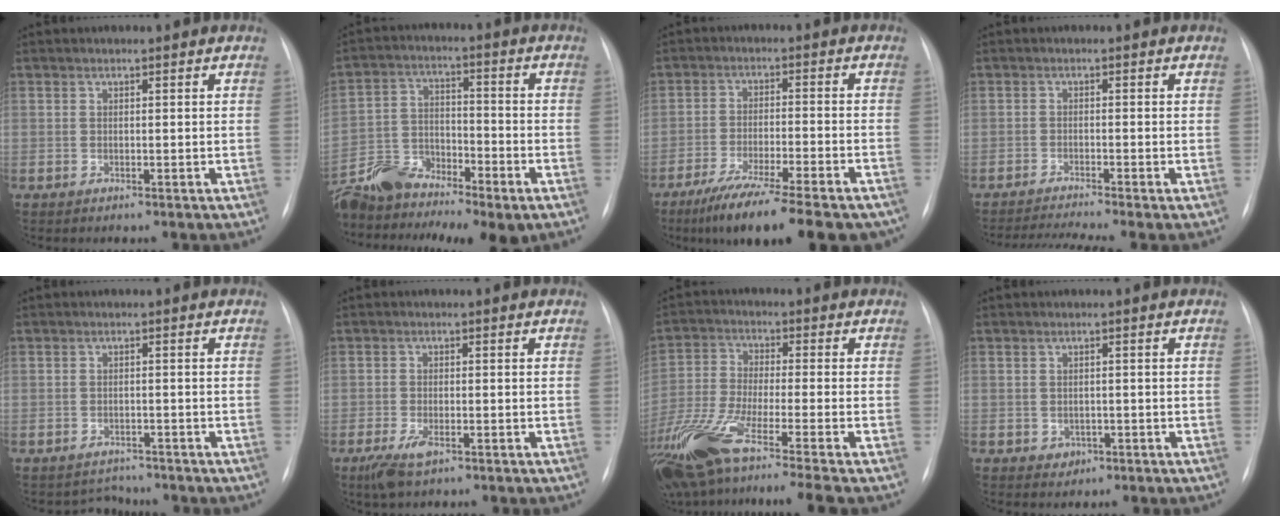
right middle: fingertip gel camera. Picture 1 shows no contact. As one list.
[{"total": 11.9, "force": [-9.3, 4.2, 6.2], "torque": [-0.115, 0.018, -0.162]}, {"total": 17.8, "force": [-13.9, 2.6, 10.9], "torque": [-0.128, -0.018, -0.211]}, {"total": 5.8, "force": [-4.9, -1.5, 2.7], "torque": [-0.045, -0.017, -0.081]}, {"total": 2.5, "force": [-2.2, 0.9, -0.8], "torque": [0.008, 0.006, -0.032]}, {"total": 3.7, "force": [-2.0, 1.5, 2.8], "torque": [-0.065, -0.006, -0.032]}, {"total": 17.2, "force": [-12.1, 0.3, 12.2], "torque": [-0.263, -0.048, -0.222]}, {"total": 1.7, "force": [-0.6, 1.5, 0.5], "torque": [-0.003, 0.005, -0.003]}]